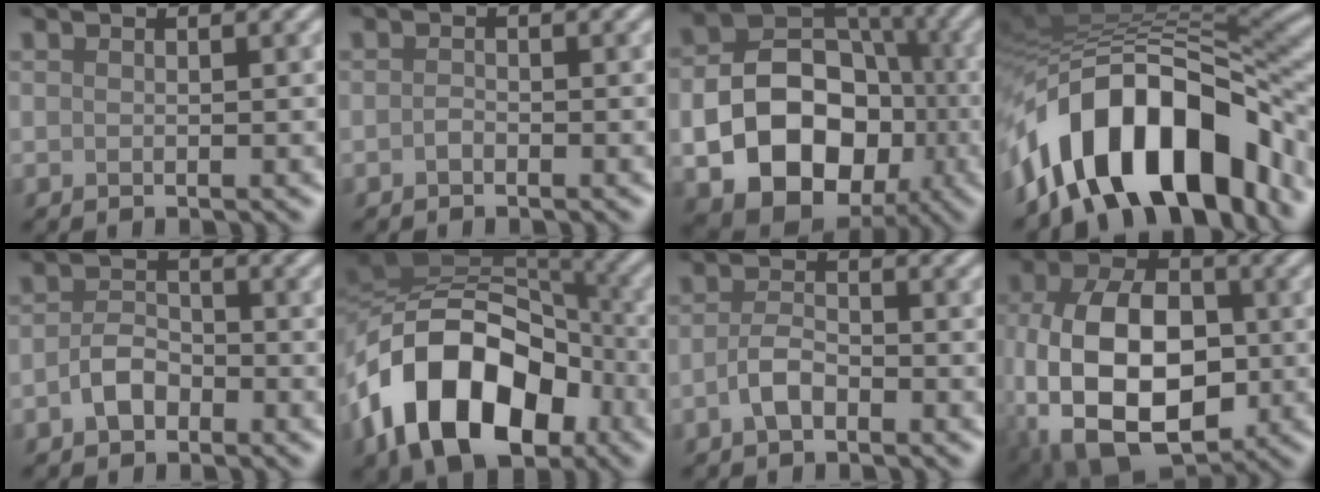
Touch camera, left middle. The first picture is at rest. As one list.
[{"total": 0.6, "force": [-0.4, 0.3, 0.4], "torque": [-0.008, 0.000, -0.009]}, {"total": 13.2, "force": [-2.8, 9.8, 8.3], "torque": [-0.128, -0.025, -0.044]}, {"total": 15.2, "force": [-7.0, 7.9, 10.8], "torque": [-0.156, 0.017, -0.126]}, {"total": 2.7, "force": [-1.3, 1.8, 1.5], "torque": [-0.031, 0.006, -0.029]}, {"total": 14.3, "force": [-5.8, 9.2, 9.3], "torque": [-0.161, 0.008, -0.112]}, {"total": 2.4, "force": [-1.1, 1.2, 1.8], "torque": [-0.037, 0.005, -0.028]}, {"total": 13.5, "force": [-2.8, 8.7, 10.0], "torque": [-0.205, -0.018, -0.051]}]